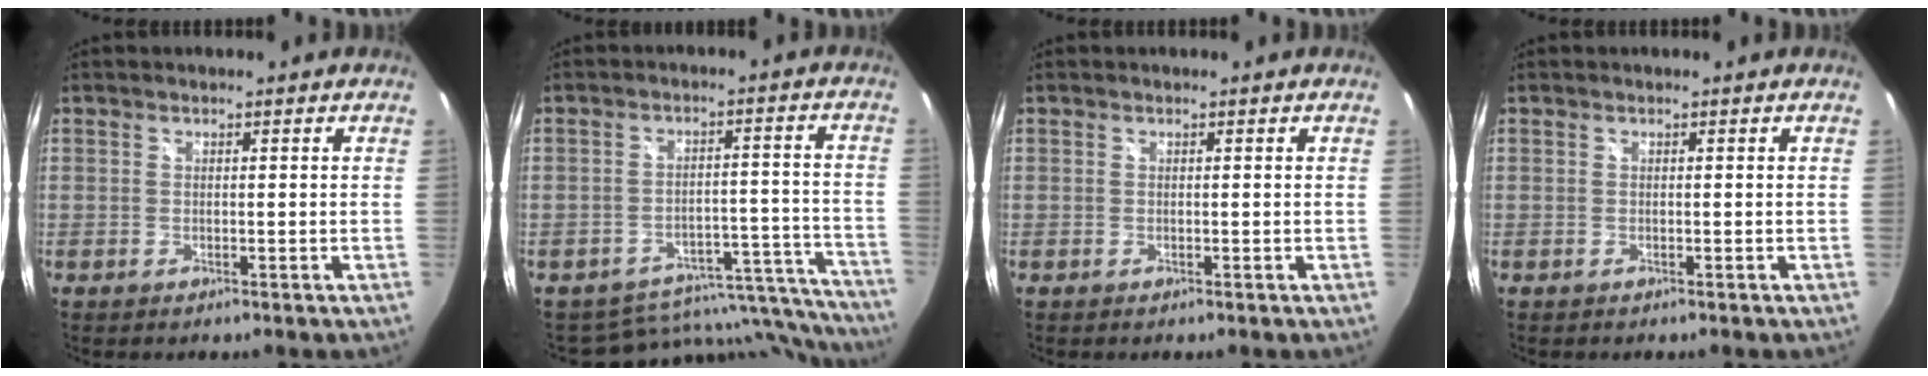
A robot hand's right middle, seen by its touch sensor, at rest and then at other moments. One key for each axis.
{"total": 16.5, "fx": -14.7, "fy": 6.0, "fz": 4.4, "tx": -0.054, "ty": 0.027, "tz": -0.175}
{"total": 0.0}
{"total": 0.0}